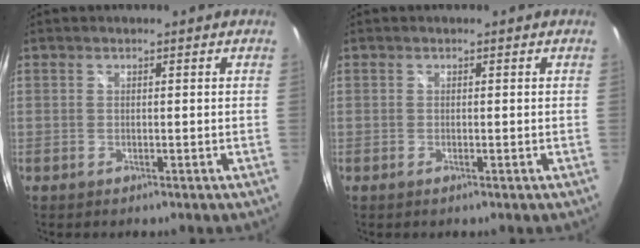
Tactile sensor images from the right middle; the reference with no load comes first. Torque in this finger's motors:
{"motor_torque": [0.12, 0.15, 0.02, 0.00]}